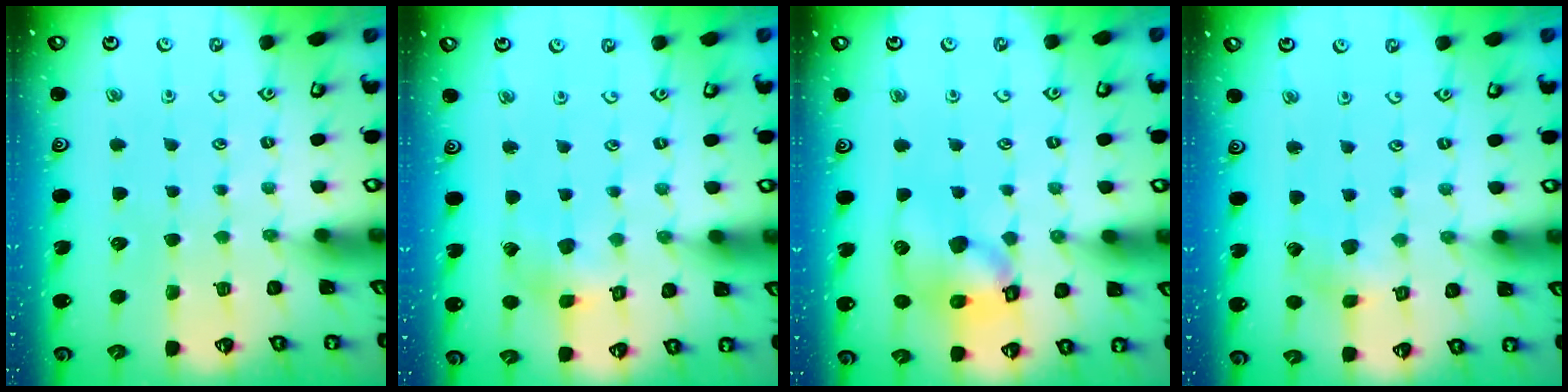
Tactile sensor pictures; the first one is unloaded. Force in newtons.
{"total": 3.3, "press": 3.3, "slide": 0.5}
{"total": 11.2, "press": 11.1, "slide": 1.6}
{"total": 2.4, "press": 2.4, "slide": 0.2}